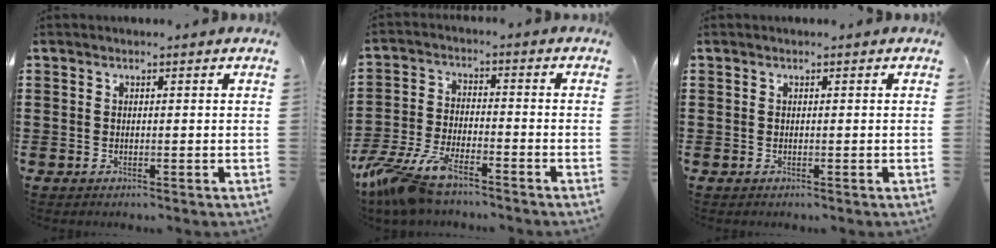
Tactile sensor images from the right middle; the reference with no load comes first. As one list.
[{"total": 8.7, "force": [-7.1, 1.9, 4.6], "torque": [-0.120, -0.002, -0.145]}, {"total": 0.0}]